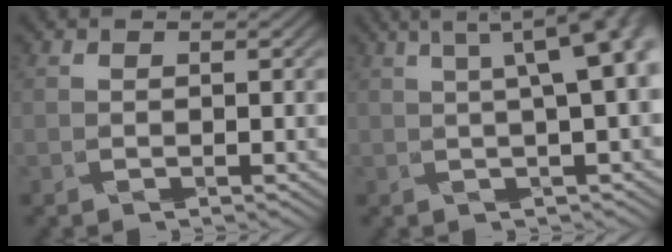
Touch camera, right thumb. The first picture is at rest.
{"total": 8.5, "force": [1.9, 1.8, 8.1], "torque": [-0.109, 0.027, 0.026]}